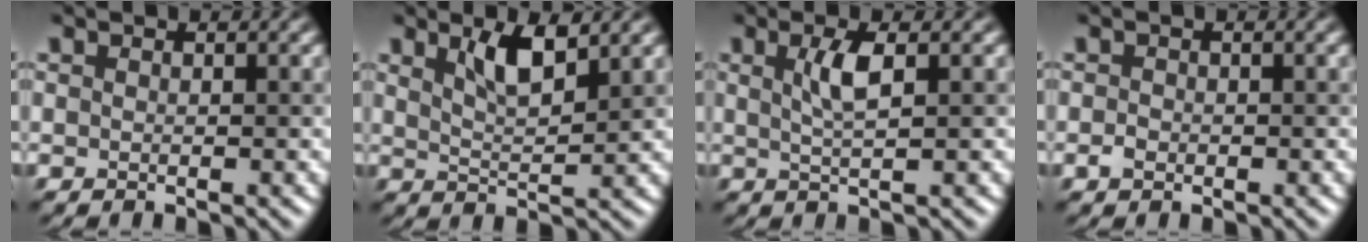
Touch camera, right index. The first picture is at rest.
{"total": 3.4, "force": [2.1, 0.8, 2.5], "torque": [-0.045, -0.001, 0.040]}
{"total": 2.7, "force": [0.7, 0.5, 2.5], "torque": [-0.045, 0.004, 0.012]}
{"total": 1.0, "force": [-0.3, 0.8, 0.5], "torque": [-0.008, -0.002, -0.010]}